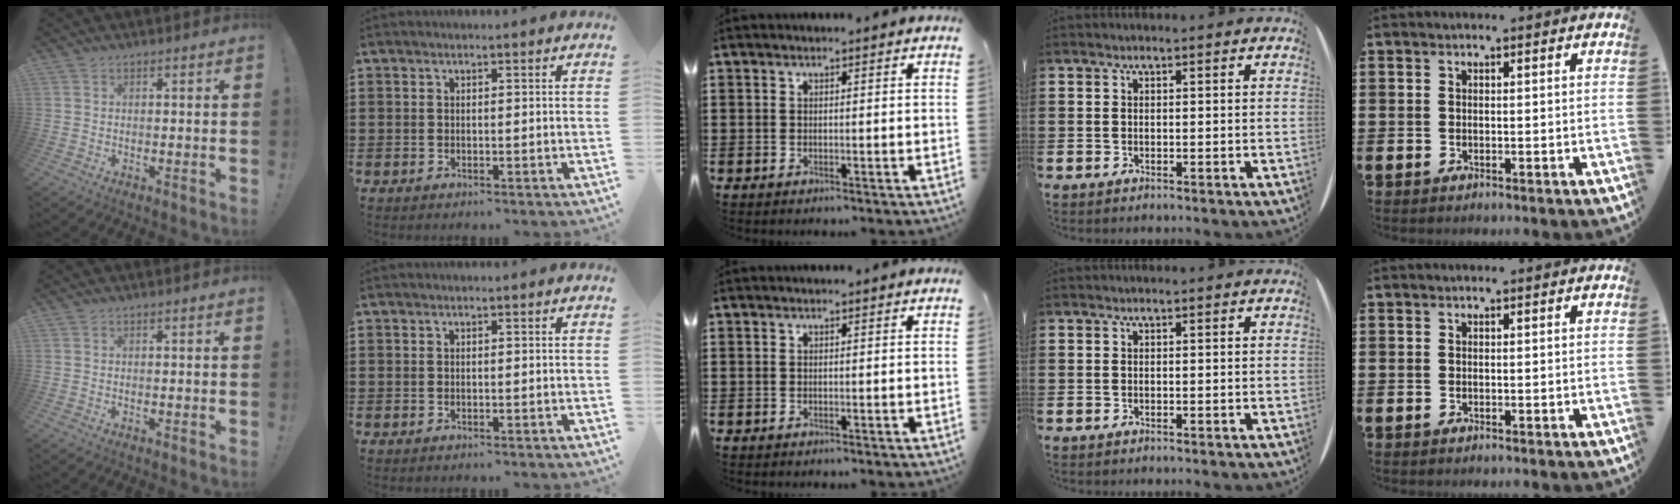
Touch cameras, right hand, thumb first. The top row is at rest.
{}